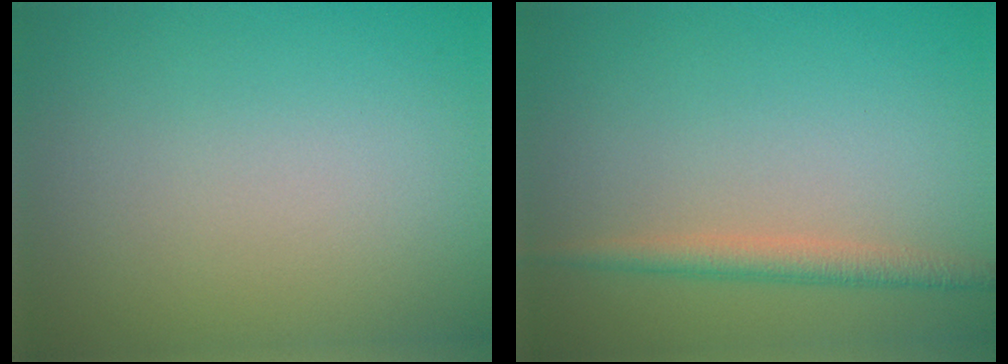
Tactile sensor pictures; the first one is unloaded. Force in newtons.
{"total": 2.2, "press": 2.2, "slide": 0.0}